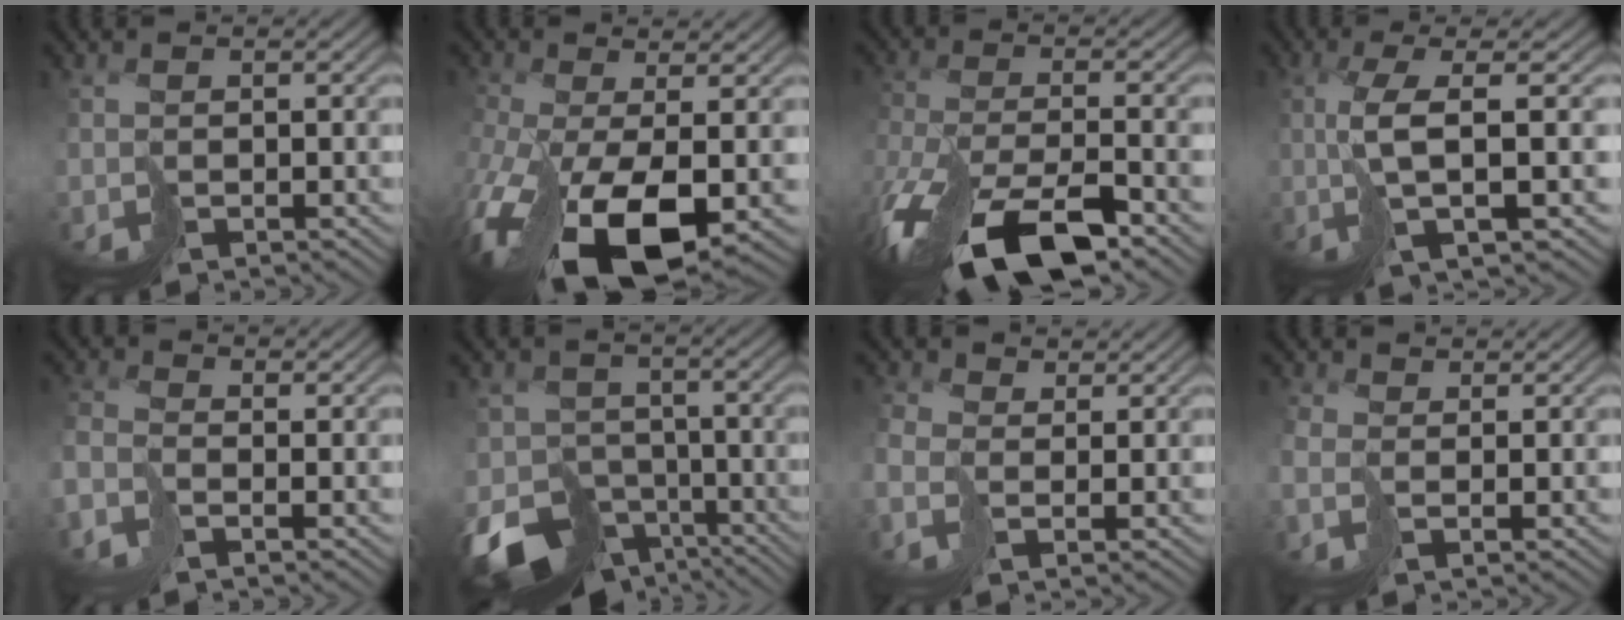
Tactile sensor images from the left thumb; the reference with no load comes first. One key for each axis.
{"total": 15.7, "fx": -6.2, "fy": 7.3, "fz": 12.5, "tx": -0.291, "ty": -0.046, "tz": -0.086}
{"total": 13.9, "fx": -8.5, "fy": 5.8, "fz": 9.4, "tx": -0.223, "ty": -0.041, "tz": -0.144}
{"total": 7.0, "fx": -0.1, "fy": 1.6, "fz": 6.8, "tx": -0.127, "ty": 0.013, "tz": -0.010}
{"total": 3.3, "fx": -1.7, "fy": 1.5, "fz": 2.4, "tx": -0.068, "ty": -0.006, "tz": -0.050}
{"total": 12.1, "fx": -7.3, "fy": 8.4, "fz": 4.7, "tx": -0.094, "ty": -0.047, "tz": -0.105}
{"total": 3.8, "fx": 0.2, "fy": 2.5, "fz": 2.8, "tx": -0.089, "ty": 0.005, "tz": -0.007}
{"total": 2.6, "fx": 0.3, "fy": 1.6, "fz": 2.1, "tx": -0.072, "ty": 0.002, "tz": 0.001}